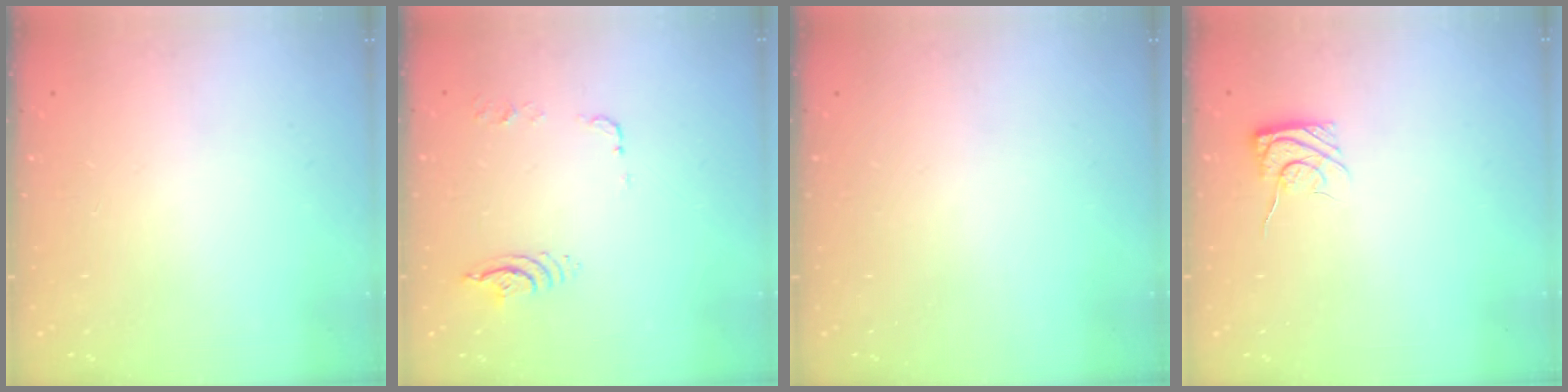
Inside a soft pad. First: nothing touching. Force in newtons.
{"total": 8.3, "press": 8.3, "slide": 0.8}
{"total": 0.0}
{"total": 6.1, "press": 5.9, "slide": 1.6}